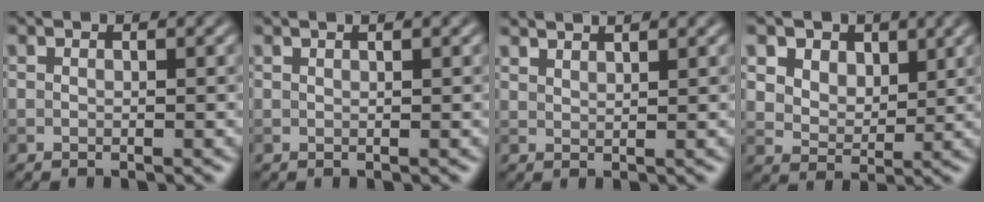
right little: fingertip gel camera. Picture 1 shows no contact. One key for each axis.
{"total": 0.9, "fx": 0.7, "fy": 0.2, "fz": 0.6, "tx": -0.005, "ty": -0.002, "tz": 0.003}
{"total": 2.4, "fx": 2.2, "fy": 0.5, "fz": 0.8, "tx": 0.002, "ty": 0.003, "tz": 0.022}
{"total": 7.5, "fx": 4.5, "fy": 5.0, "fz": 3.2, "tx": -0.077, "ty": 0.002, "tz": 0.076}